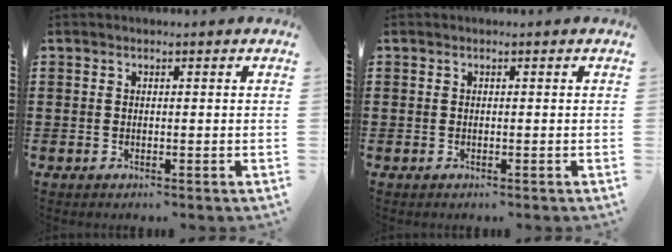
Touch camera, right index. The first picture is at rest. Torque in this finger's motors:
{"motor_torque": [0.05, 0.16, 0.00, 0.00]}